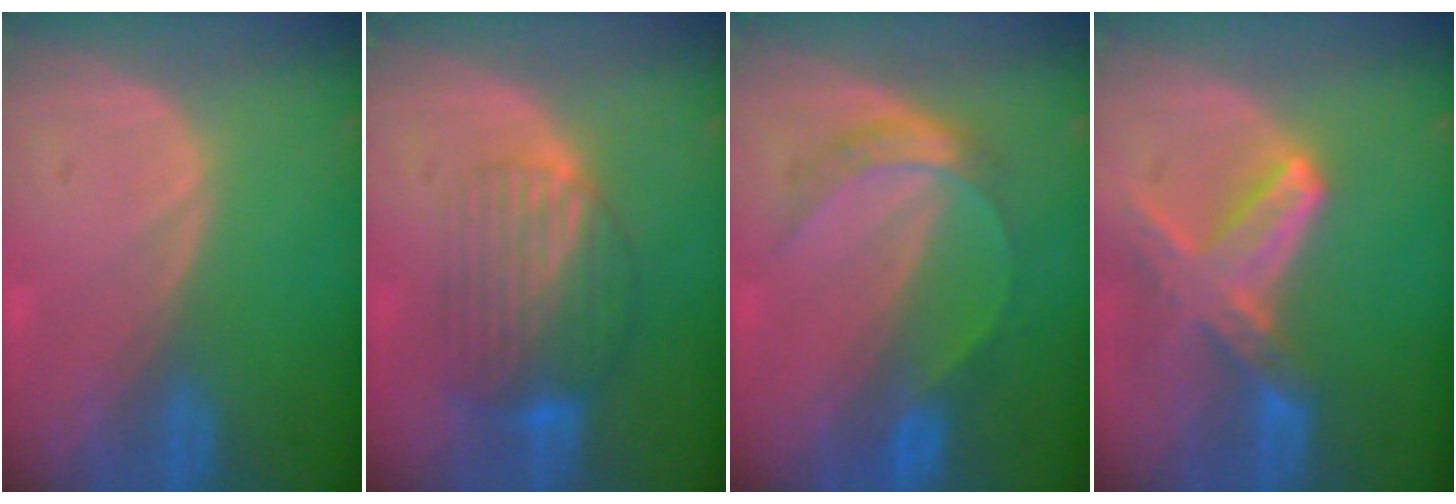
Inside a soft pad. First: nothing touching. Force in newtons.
{"total": 8.3, "press": 7.3, "slide": 4.0}
{"total": 4.9, "press": 4.9, "slide": 0.2}
{"total": 8.1, "press": 7.1, "slide": 3.9}